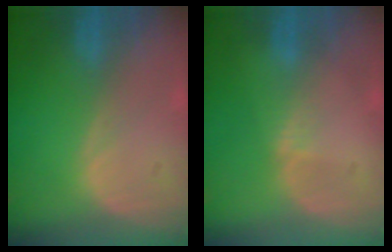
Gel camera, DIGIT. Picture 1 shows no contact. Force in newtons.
{"total": 0.8, "press": 0.8, "slide": 0.2}